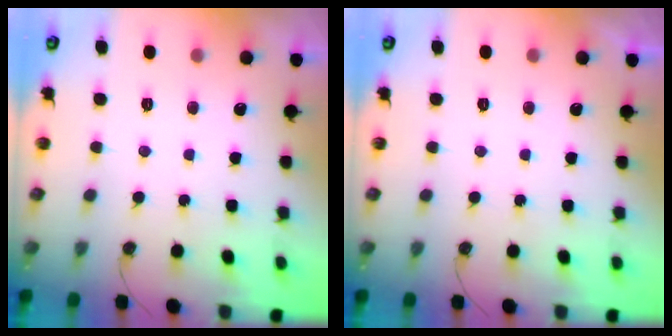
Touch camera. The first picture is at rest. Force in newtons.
{"total": 0.0}